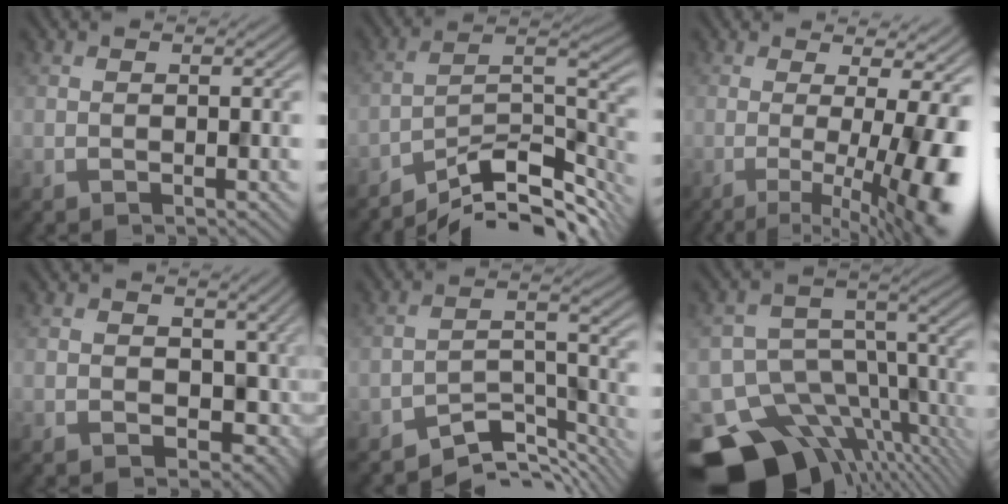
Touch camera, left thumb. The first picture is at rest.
{"total": 12.7, "force": [-10.1, 3.2, 7.1], "torque": [-0.119, -0.001, -0.169]}
{"total": 13.0, "force": [-2.1, 3.6, 12.3], "torque": [-0.140, -0.008, -0.025]}
{"total": 6.4, "force": [-0.1, 4.8, 4.3], "torque": [-0.076, -0.017, -0.004]}
{"total": 7.3, "force": [-6.4, 2.2, 2.6], "torque": [-0.034, 0.001, -0.115]}
{"total": 16.4, "force": [-9.9, 9.9, 8.6], "torque": [-0.164, -0.032, -0.141]}